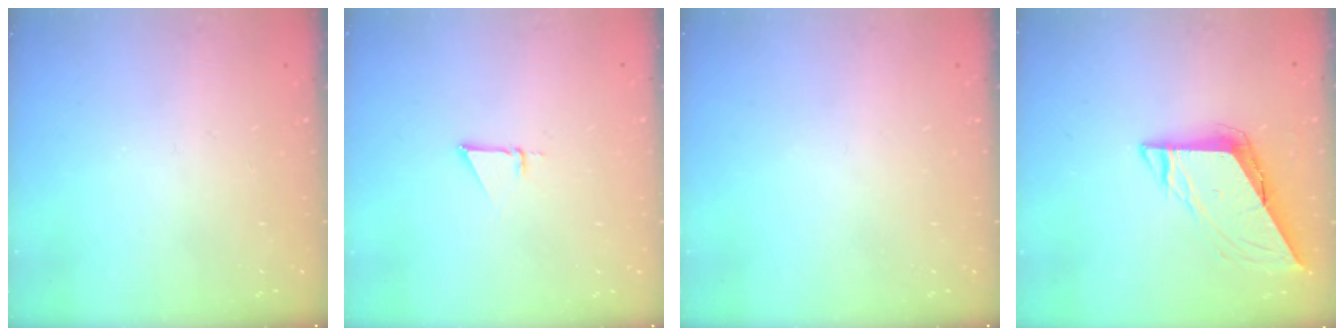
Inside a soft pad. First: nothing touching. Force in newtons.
{"total": 3.1, "press": 3.1, "slide": 0.2}
{"total": 0.0}
{"total": 8.0, "press": 8.0, "slide": 0.5}